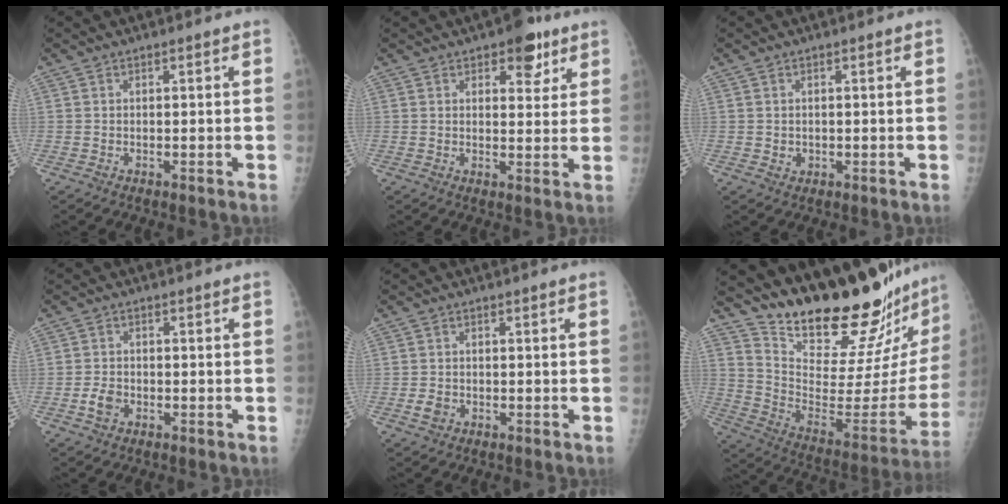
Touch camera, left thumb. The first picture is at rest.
{"total": 6.7, "force": [3.9, 3.6, 4.1], "torque": [-0.021, -0.016, 0.048]}
{"total": 1.1, "force": [0.1, 1.1, 0.4], "torque": [-0.006, -0.001, 0.007]}
{"total": 2.8, "force": [-1.1, 2.1, 1.6], "torque": [-0.028, 0.005, -0.020]}
{"total": 2.0, "force": [-0.6, 1.6, 1.0], "torque": [-0.015, 0.001, -0.008]}
{"total": 29.1, "force": [25.8, 4.7, 12.6], "torque": [-0.167, -0.201, 0.375]}